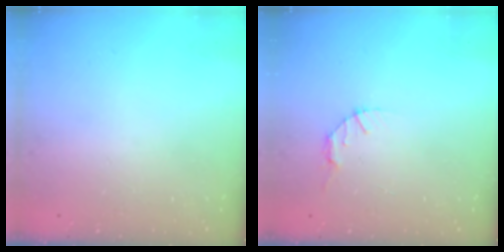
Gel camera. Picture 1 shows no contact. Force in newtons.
{"total": 2.8, "press": 2.8, "slide": 0.4}